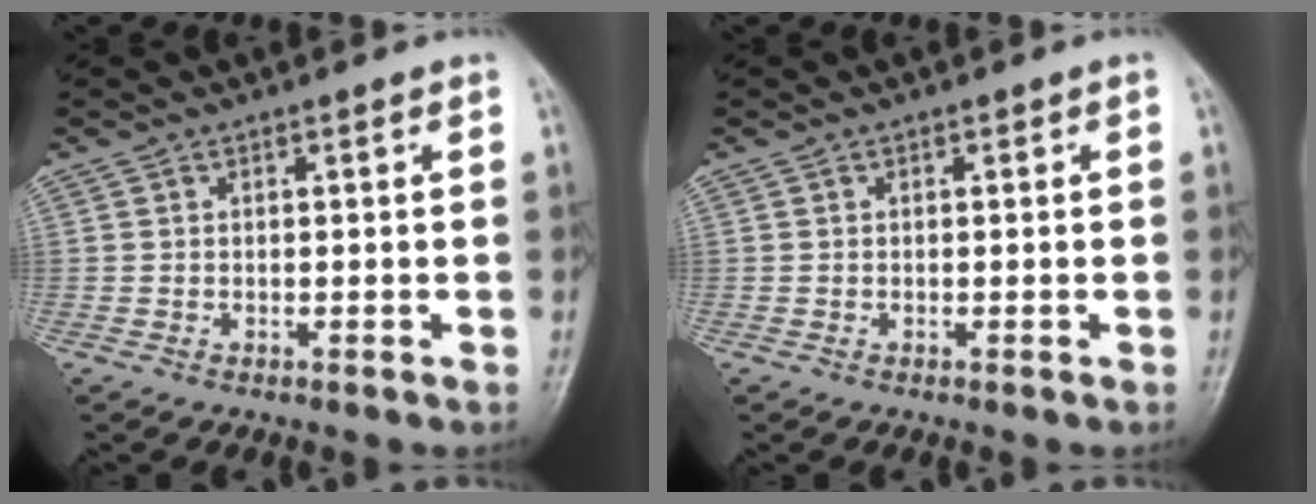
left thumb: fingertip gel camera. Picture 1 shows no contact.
{"total": 0.0}